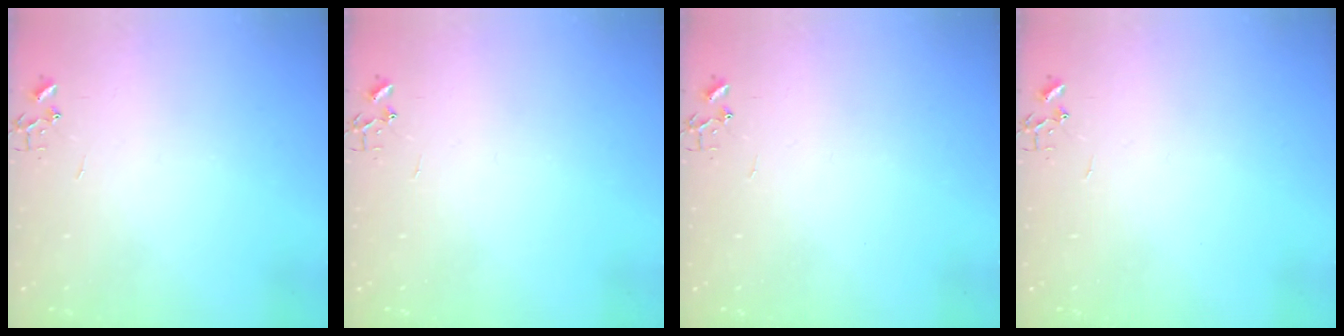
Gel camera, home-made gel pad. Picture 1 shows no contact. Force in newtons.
{"total": 0.0}
{"total": 0.0}
{"total": 0.0}